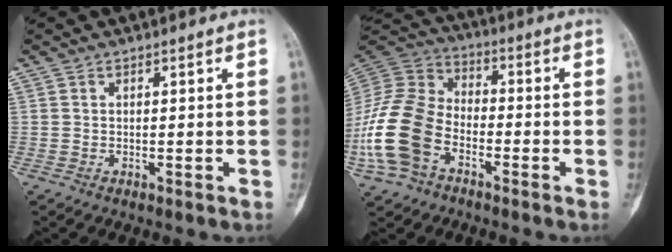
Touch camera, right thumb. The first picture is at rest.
{"total": 17.5, "force": [-6.4, 11.5, 11.6], "torque": [-0.241, 0.038, -0.131]}